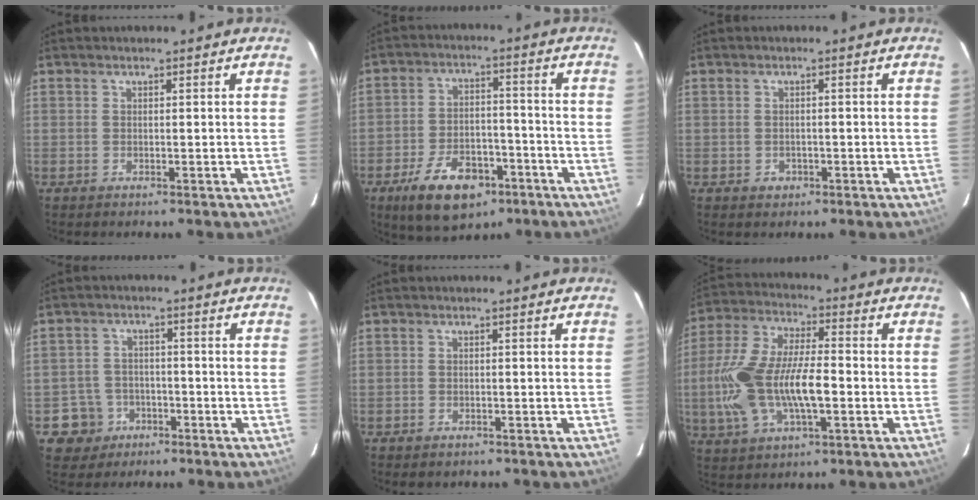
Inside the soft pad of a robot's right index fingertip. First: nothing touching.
{"total": 14.1, "force": [-8.3, 7.4, 8.5], "torque": [-0.175, 0.003, -0.126]}
{"total": 1.7, "force": [-0.7, 1.5, 0.4], "torque": [-0.007, 0.001, -0.005]}
{"total": 6.4, "force": [-3.0, 5.6, 0.4], "torque": [-0.026, 0.022, -0.046]}
{"total": 2.0, "force": [-1.4, 1.2, 0.6], "torque": [-0.015, -0.004, -0.019]}
{"total": 17.1, "force": [-3.2, 7.4, 15.1], "torque": [-0.321, 0.002, -0.058]}